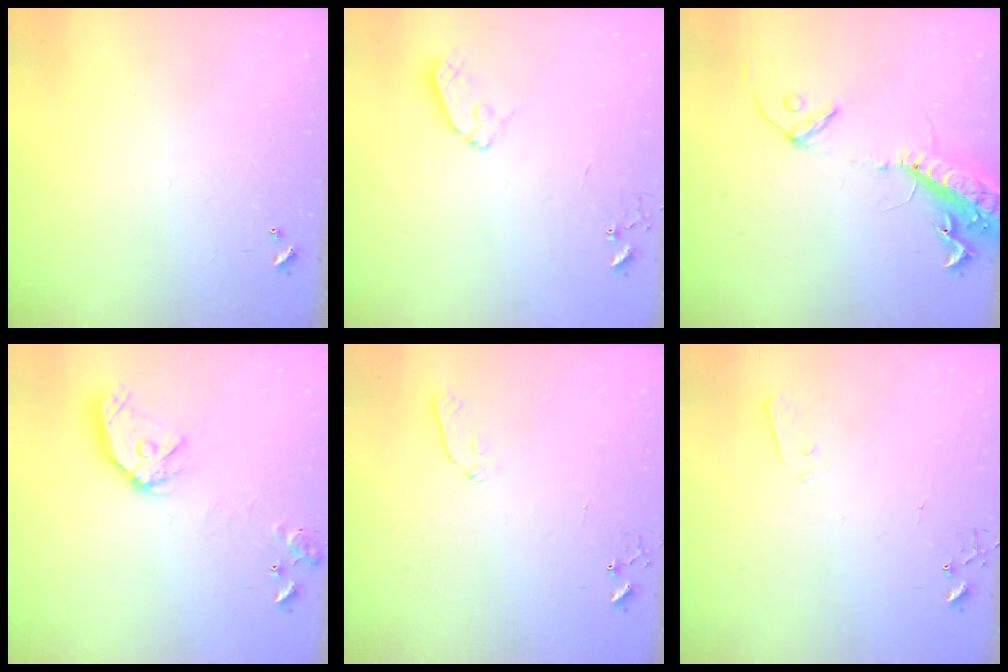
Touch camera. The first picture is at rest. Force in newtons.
{"total": 7.0, "press": 7.0, "slide": 0.6}
{"total": 16.3, "press": 15.8, "slide": 4.0}
{"total": 15.3, "press": 15.1, "slide": 2.1}
{"total": 4.8, "press": 4.7, "slide": 0.7}
{"total": 1.9, "press": 1.9, "slide": 0.4}